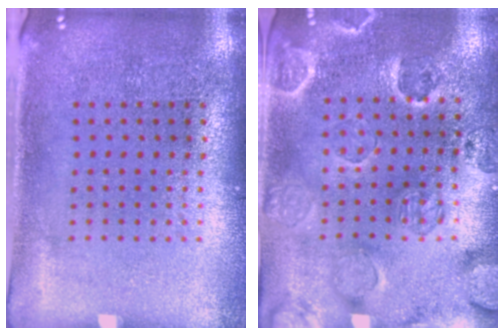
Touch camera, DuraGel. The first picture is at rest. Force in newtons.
{"total": 2.4, "press": 2.1, "slide": 1.1}